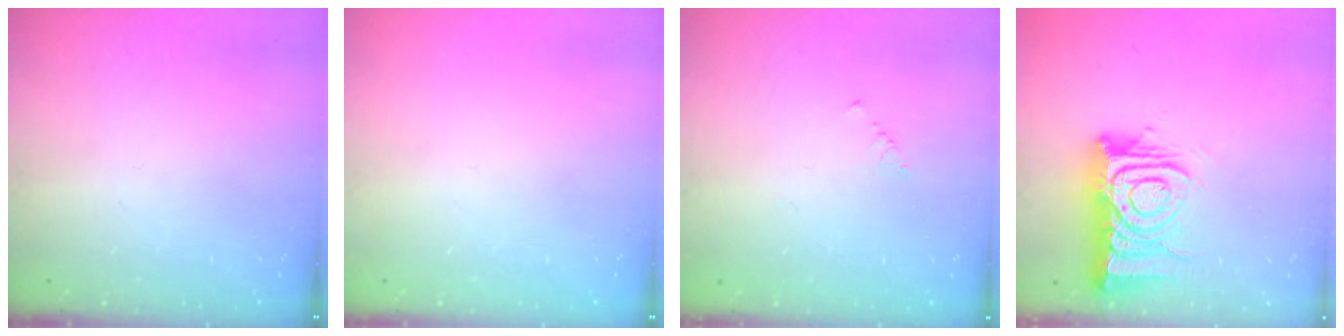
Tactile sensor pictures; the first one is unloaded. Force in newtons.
{"total": 0.0}
{"total": 0.7, "press": 0.6, "slide": 0.2}
{"total": 12.8, "press": 12.8, "slide": 1.4}